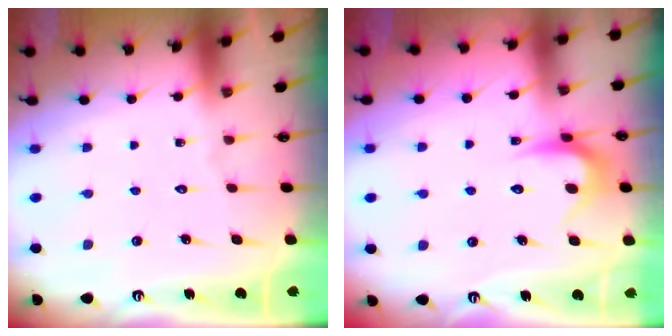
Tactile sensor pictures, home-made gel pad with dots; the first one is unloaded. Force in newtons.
{"total": 7.9, "press": 7.9, "slide": 0.6}